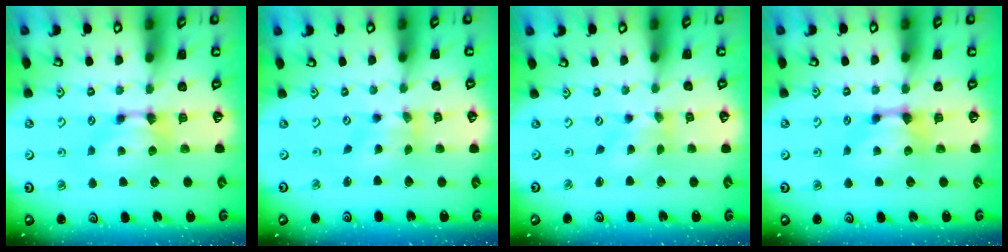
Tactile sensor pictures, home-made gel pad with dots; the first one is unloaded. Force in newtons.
{"total": 1.8, "press": 1.3, "slide": 1.3}
{"total": 2.1, "press": 1.7, "slide": 1.2}
{"total": 0.9, "press": 0.6, "slide": 0.6}